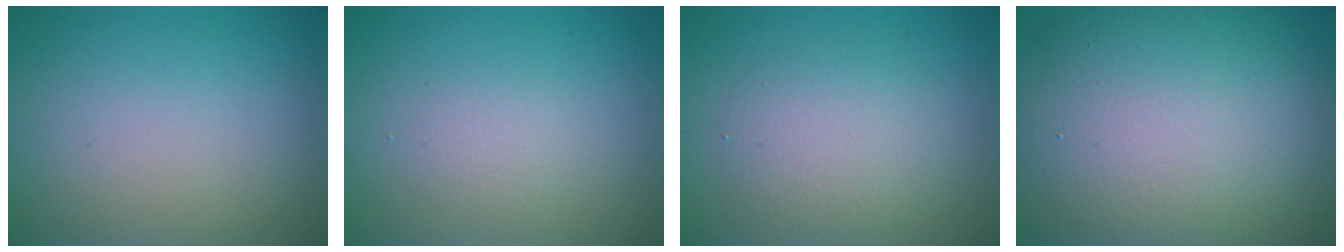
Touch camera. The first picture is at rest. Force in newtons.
{"total": 1.4, "press": 1.4, "slide": 0.1}
{"total": 3.2, "press": 3.1, "slide": 0.1}
{"total": 17.2, "press": 17.2, "slide": 0.7}